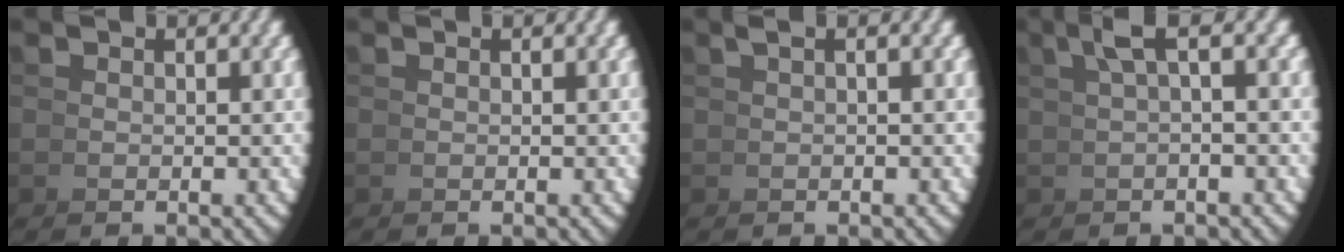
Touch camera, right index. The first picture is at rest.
{"total": 0.0}
{"total": 2.0, "force": [1.2, 0.2, 1.7], "torque": [-0.007, 0.027, 0.010]}
{"total": 3.0, "force": [1.9, -0.8, 2.2], "torque": [-0.020, 0.024, 0.033]}